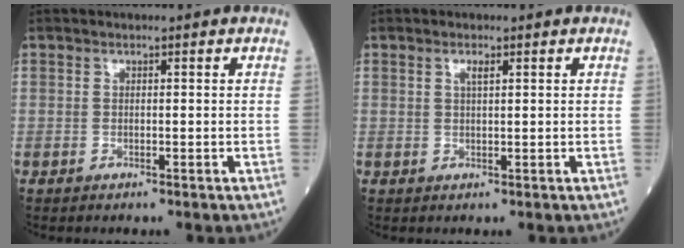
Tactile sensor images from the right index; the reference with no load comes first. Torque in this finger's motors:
{"motor_torque": [0.35, 0.29, 0.13, 0.04]}